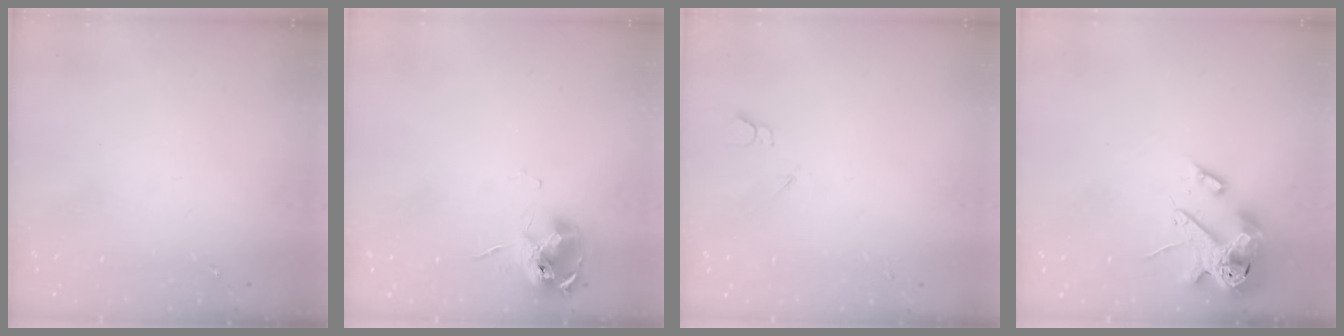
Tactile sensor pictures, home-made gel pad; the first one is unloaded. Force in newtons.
{"total": 12.0, "press": 11.9, "slide": 1.3}
{"total": 3.2, "press": 3.2, "slide": 0.4}
{"total": 14.2, "press": 14.0, "slide": 2.3}